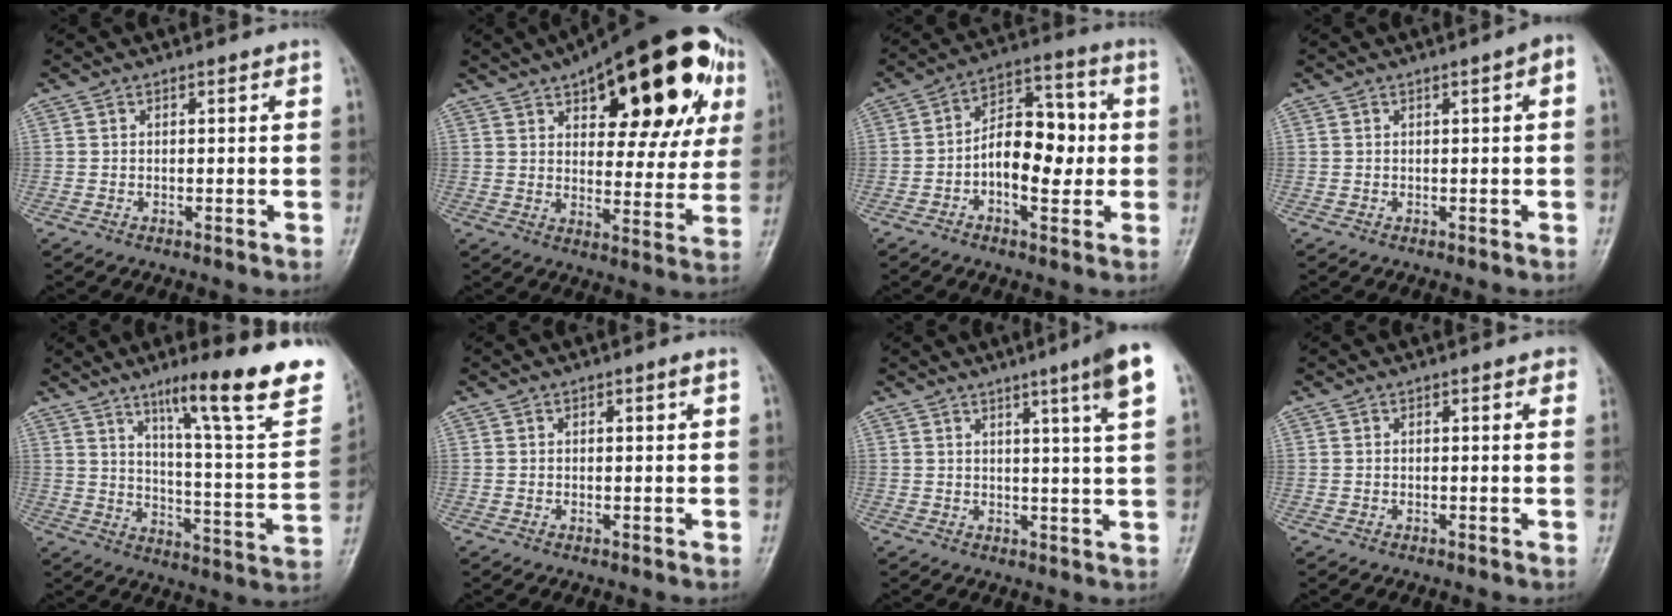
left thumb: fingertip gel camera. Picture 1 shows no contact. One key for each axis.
{"total": 27.8, "fx": 13.0, "fy": 11.9, "fz": 21.6, "tx": -0.264, "ty": 0.002, "tz": 0.181}
{"total": 12.0, "fx": -1.3, "fy": 6.9, "fz": 9.7, "tx": -0.128, "ty": 0.035, "tz": -0.030}
{"total": 2.2, "fx": 0.4, "fy": 0.4, "fz": 2.1, "tx": -0.025, "ty": 0.007, "tz": 0.001}
{"total": 23.5, "fx": 14.7, "fy": 3.5, "fz": 18.0, "tx": -0.229, "ty": -0.065, "tz": 0.219}
{"total": 1.0, "fx": 0.3, "fy": 0.4, "fz": 0.9, "tx": -0.009, "ty": 0.002, "tz": 0.005}
{"total": 8.3, "fx": 4.4, "fy": -0.5, "fz": 7.0, "tx": -0.100, "ty": -0.021, "tz": 0.058}
{"total": 2.2, "fx": 1.3, "fy": 0.7, "fz": 1.6, "tx": -0.009, "ty": 0.004, "tz": 0.011}